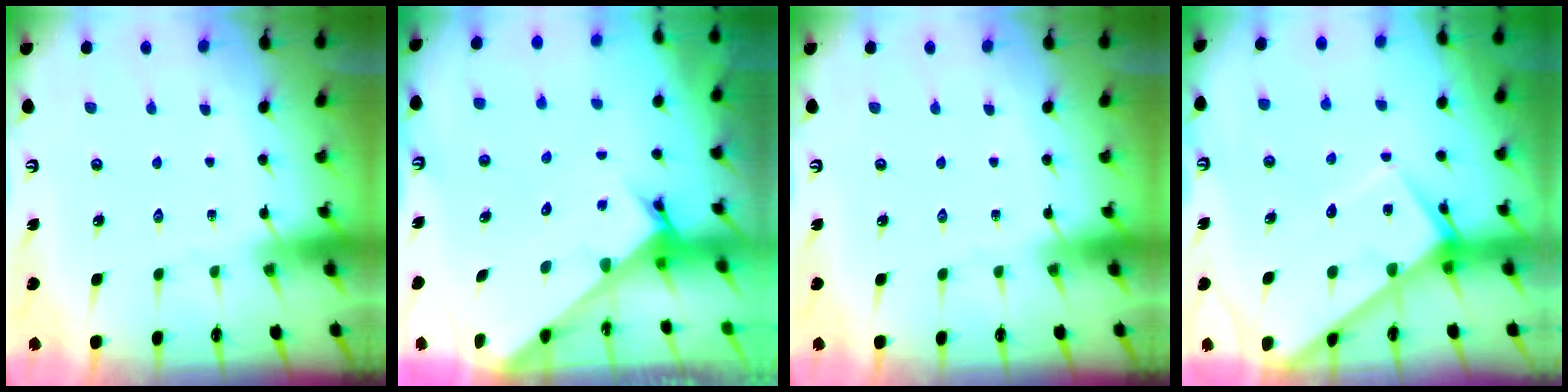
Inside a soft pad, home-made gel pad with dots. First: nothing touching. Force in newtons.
{"total": 2.5, "press": 2.5, "slide": 0.2}
{"total": 0.0}
{"total": 7.7, "press": 7.7, "slide": 0.7}